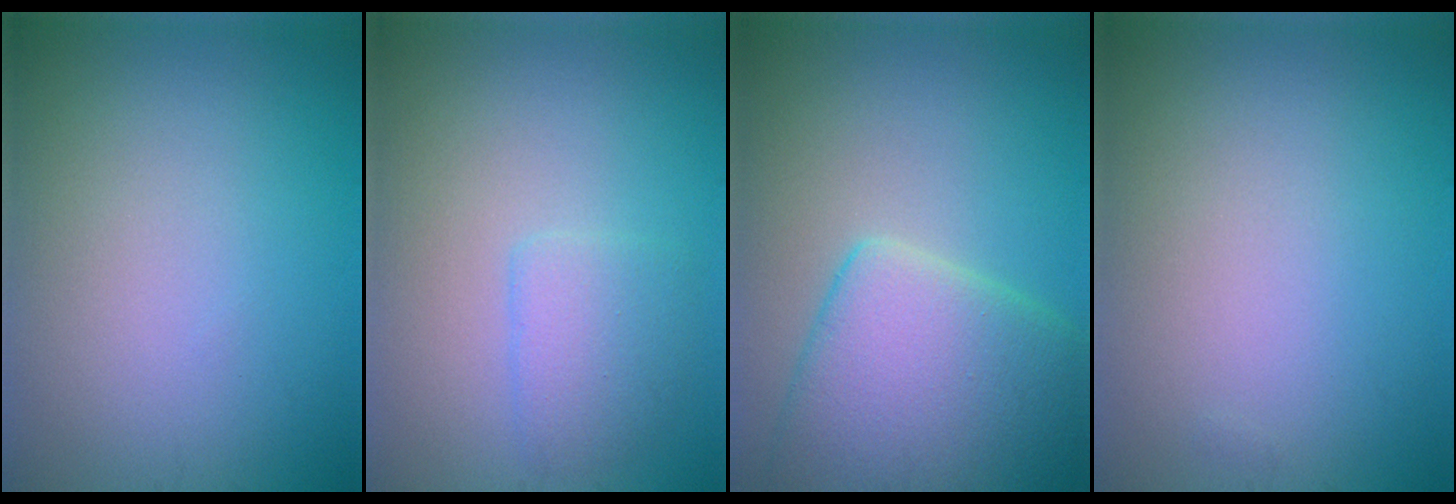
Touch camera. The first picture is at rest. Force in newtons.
{"total": 2.4, "press": 2.4, "slide": 0.2}
{"total": 9.3, "press": 9.2, "slide": 0.6}
{"total": 0.0}